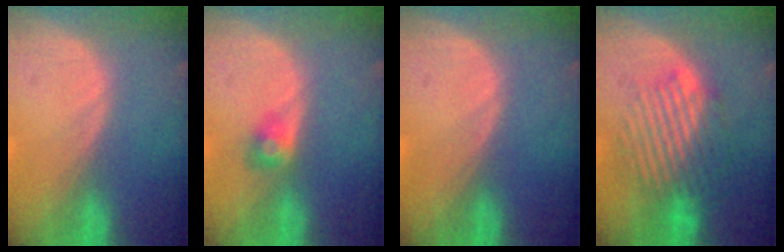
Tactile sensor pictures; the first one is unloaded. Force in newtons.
{"total": 2.4, "press": 2.4, "slide": 0.4}
{"total": 0.0}
{"total": 8.9, "press": 8.3, "slide": 3.2}